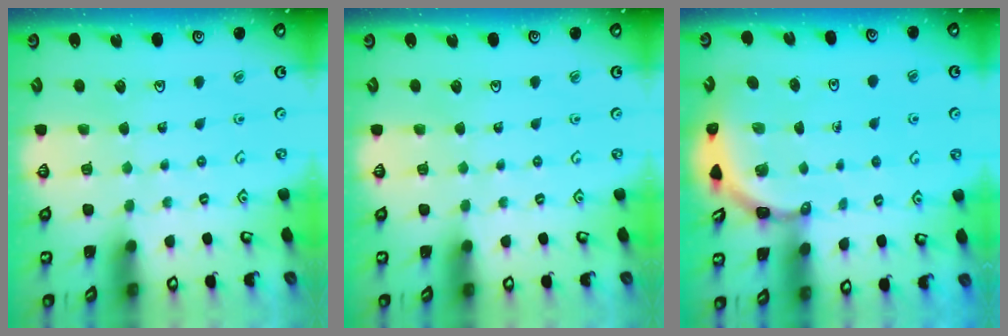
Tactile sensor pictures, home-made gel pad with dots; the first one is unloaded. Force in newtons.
{"total": 0.0}
{"total": 3.4, "press": 3.4, "slide": 0.2}